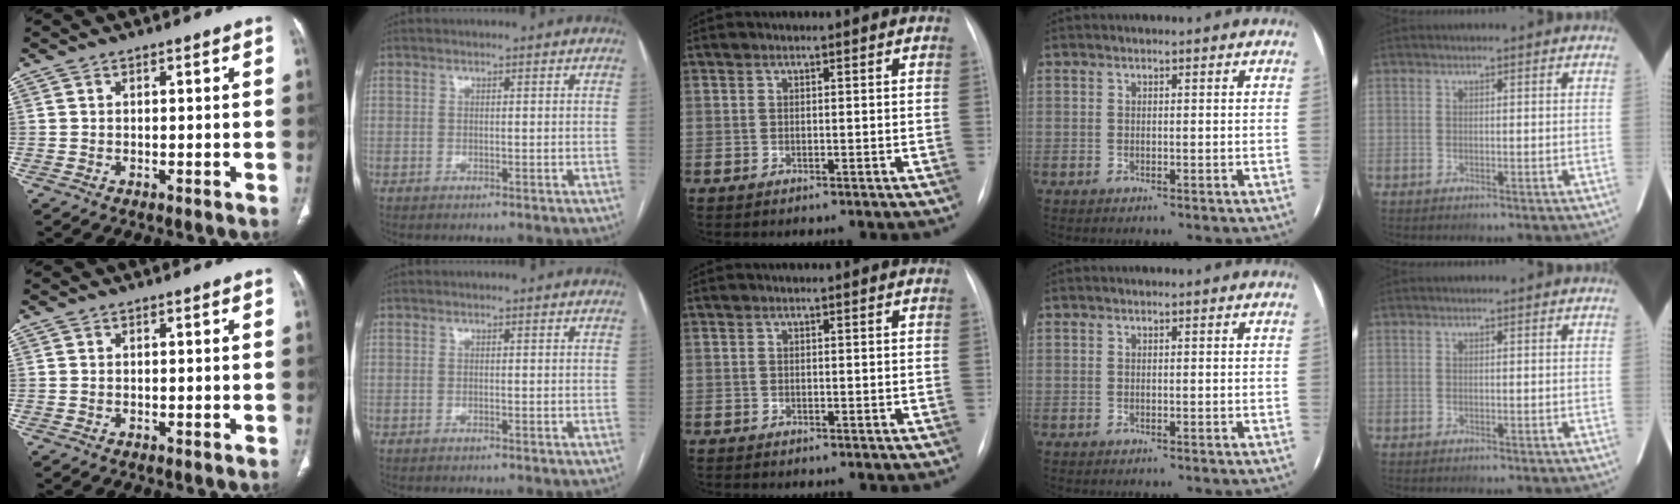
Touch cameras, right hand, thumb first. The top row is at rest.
{"middle": {"total": 1.3, "force": [-1.1, 0.5, 0.4], "torque": [-0.007, 0.001, -0.016]}}